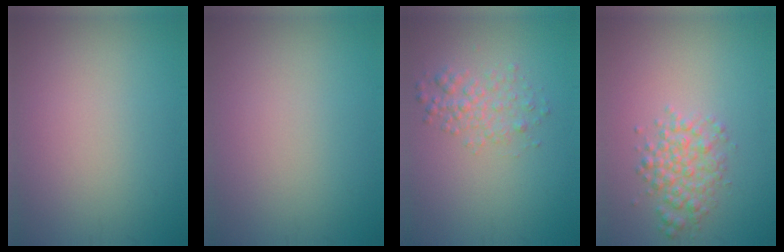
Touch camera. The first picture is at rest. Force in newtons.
{"total": 0.0}
{"total": 2.4, "press": 2.4, "slide": 0.1}
{"total": 3.0, "press": 3.0, "slide": 0.1}